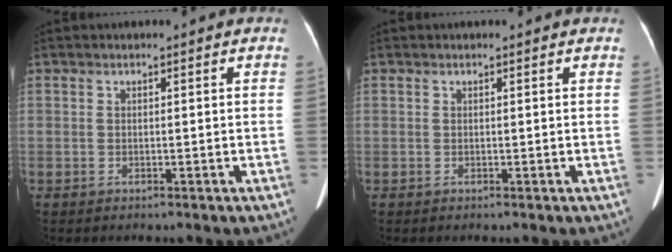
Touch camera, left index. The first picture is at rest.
{"total": 1.0, "force": [0.9, 0.2, 0.4], "torque": [-0.005, -0.001, 0.006]}